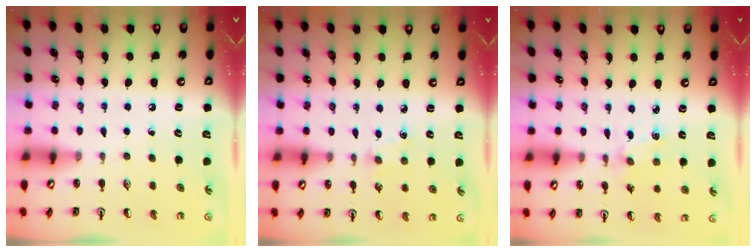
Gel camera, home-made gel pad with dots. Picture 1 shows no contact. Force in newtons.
{"total": 2.9, "press": 2.9, "slide": 0.4}
{"total": 2.0, "press": 2.0, "slide": 0.3}